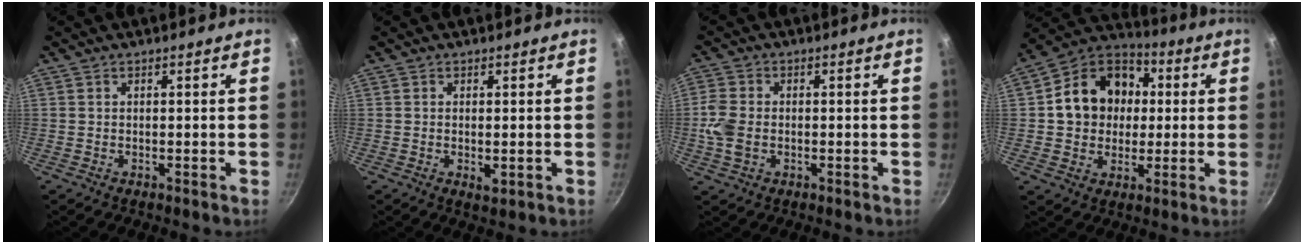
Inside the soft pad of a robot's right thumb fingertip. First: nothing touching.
{"total": 2.1, "force": [-0.3, 0.9, 1.9], "torque": [-0.032, -0.007, -0.003]}
{"total": 5.8, "force": [-0.9, 4.1, 4.0], "torque": [-0.085, 0.006, -0.020]}
{"total": 16.1, "force": [1.9, 13.4, 8.8], "torque": [-0.115, 0.028, 0.020]}